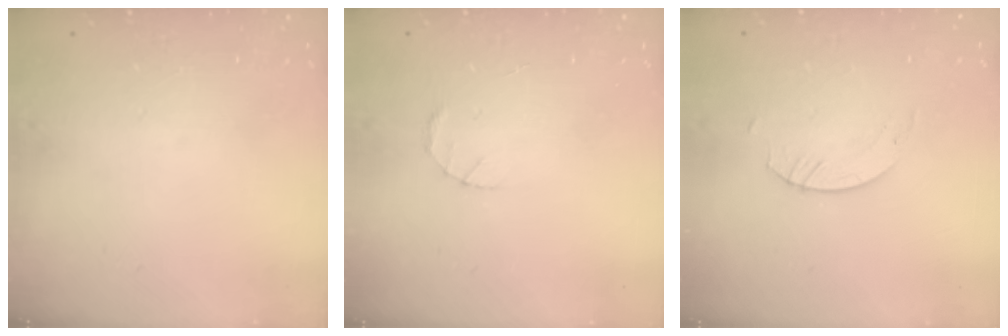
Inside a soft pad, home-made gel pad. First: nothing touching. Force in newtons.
{"total": 1.5, "press": 1.5, "slide": 0.3}
{"total": 2.6, "press": 2.6, "slide": 0.2}